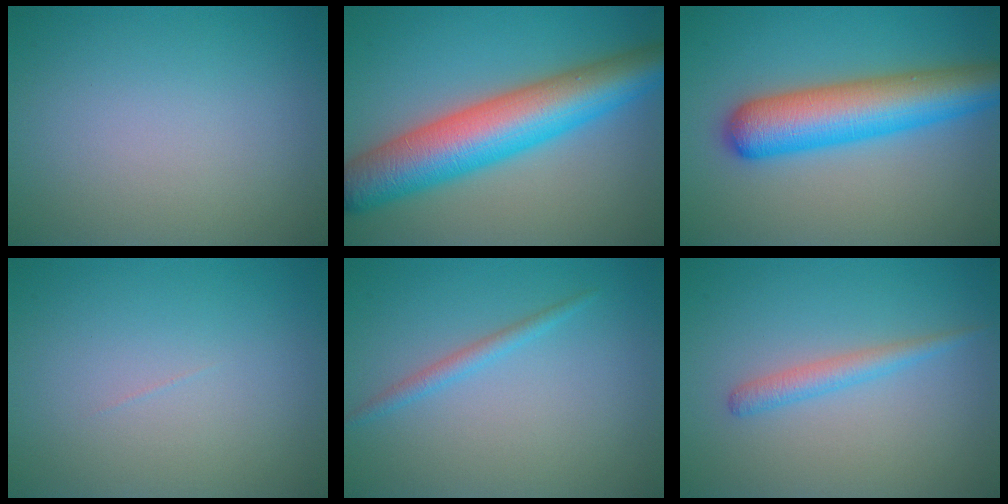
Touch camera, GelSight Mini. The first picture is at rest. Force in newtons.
{"total": 10.4, "press": 10.4, "slide": 0.2}
{"total": 8.3, "press": 8.3, "slide": 0.3}
{"total": 0.0}
{"total": 1.4, "press": 1.4, "slide": 0.1}
{"total": 1.9, "press": 1.8, "slide": 0.1}